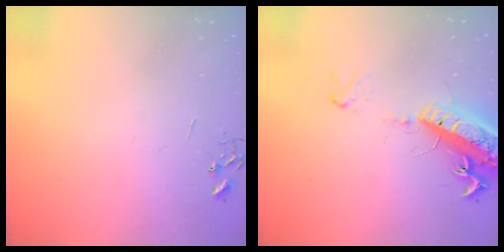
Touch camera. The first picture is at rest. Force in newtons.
{"total": 17.9, "press": 17.5, "slide": 3.9}